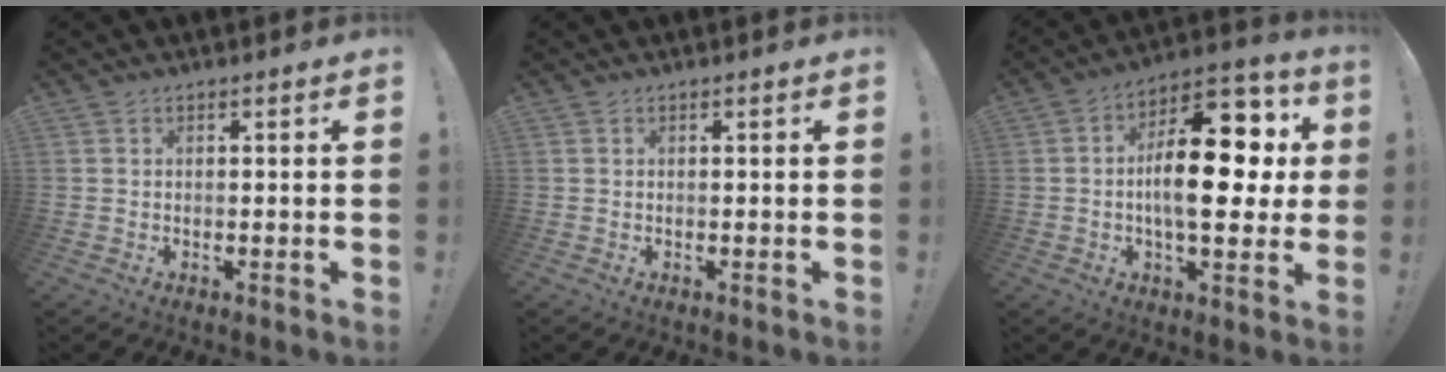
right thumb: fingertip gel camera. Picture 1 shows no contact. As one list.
[{"total": 0.0}, {"total": 21.3, "force": [1.0, 10.3, 18.6], "torque": [-0.280, 0.002, 0.015]}]